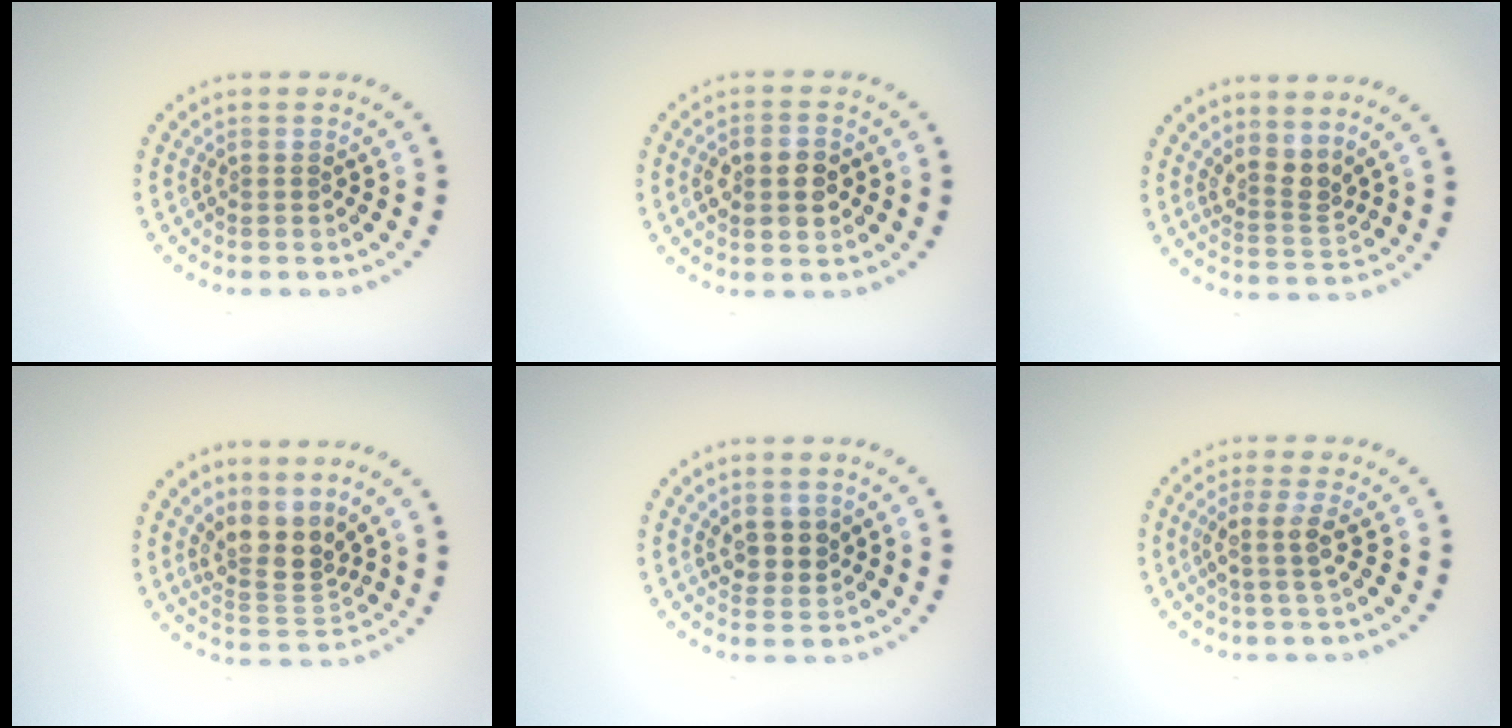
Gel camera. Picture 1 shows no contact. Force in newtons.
{"total": 3.6, "press": 3.6, "slide": 0.2}
{"total": 2.8, "press": 2.0, "slide": 2.0}
{"total": 3.9, "press": 2.9, "slide": 2.6}
{"total": 2.3, "press": 2.2, "slide": 0.8}
{"total": 2.3, "press": 1.9, "slide": 1.3}